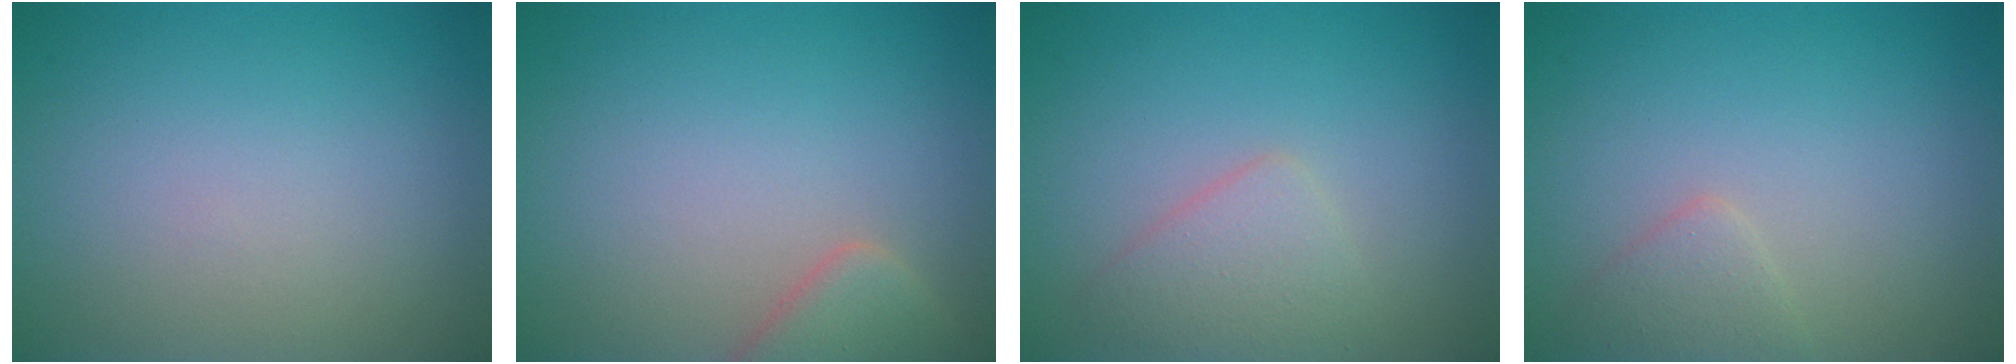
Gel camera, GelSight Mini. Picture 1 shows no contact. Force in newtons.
{"total": 3.0, "press": 3.0, "slide": 0.3}
{"total": 2.4, "press": 2.4, "slide": 0.2}
{"total": 1.6, "press": 1.6, "slide": 0.1}